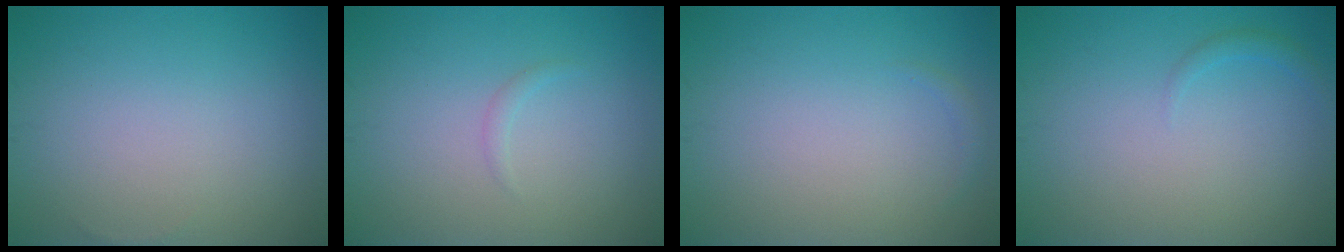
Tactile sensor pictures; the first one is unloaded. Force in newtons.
{"total": 0.6, "press": 0.6, "slide": 0.0}
{"total": 0.5, "press": 0.5, "slide": 0.1}
{"total": 0.9, "press": 0.9, "slide": 0.1}